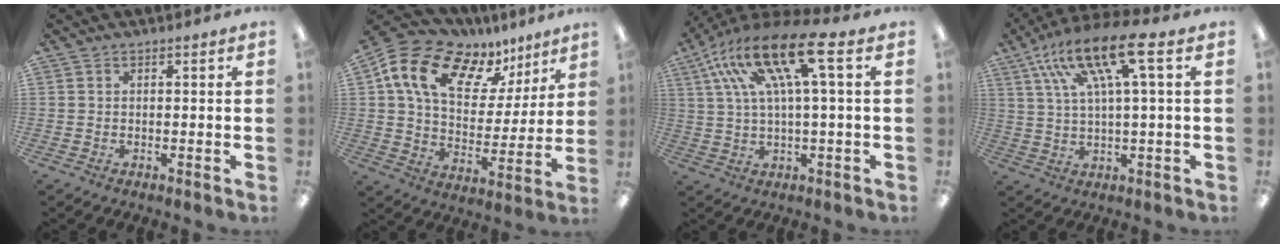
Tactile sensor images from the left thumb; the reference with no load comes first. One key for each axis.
{"total": 16.7, "fx": 10.3, "fy": 9.6, "fz": 8.9, "tx": -0.164, "ty": -0.051, "tz": 0.185}
{"total": 17.2, "fx": 7.5, "fy": 4.9, "fz": 14.6, "tx": -0.292, "ty": -0.023, "tz": 0.123}
{"total": 15.7, "fx": 7.6, "fy": 4.1, "fz": 13.2, "tx": -0.261, "ty": -0.027, "tz": 0.123}